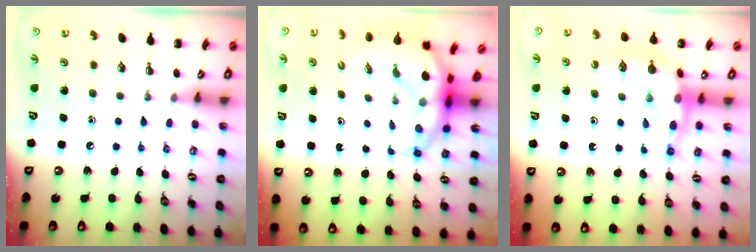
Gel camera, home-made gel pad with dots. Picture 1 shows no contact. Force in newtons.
{"total": 6.9, "press": 6.7, "slide": 1.7}
{"total": 10.6, "press": 10.4, "slide": 2.3}